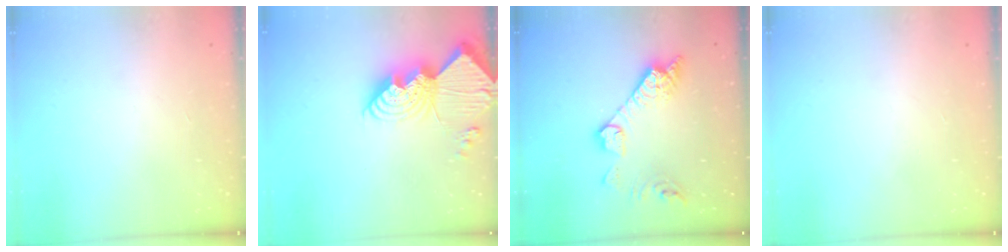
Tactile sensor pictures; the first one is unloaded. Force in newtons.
{"total": 21.2, "press": 21.1, "slide": 2.0}
{"total": 13.3, "press": 13.3, "slide": 1.0}
{"total": 0.0}